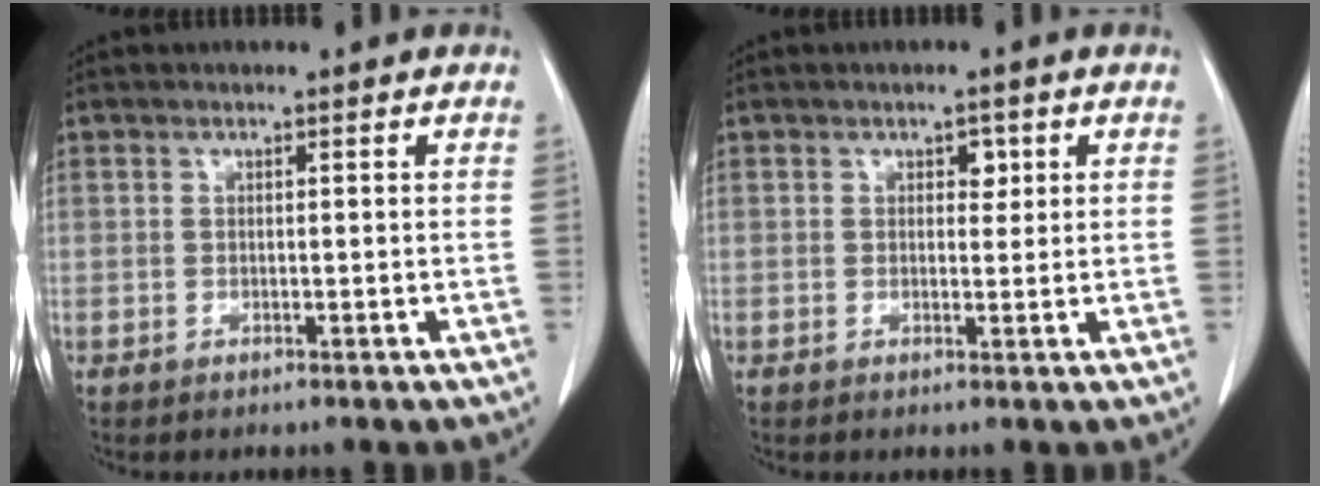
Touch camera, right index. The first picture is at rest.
{"total": 1.6, "force": [0.7, 1.1, 1.0], "torque": [-0.012, 0.003, 0.009]}